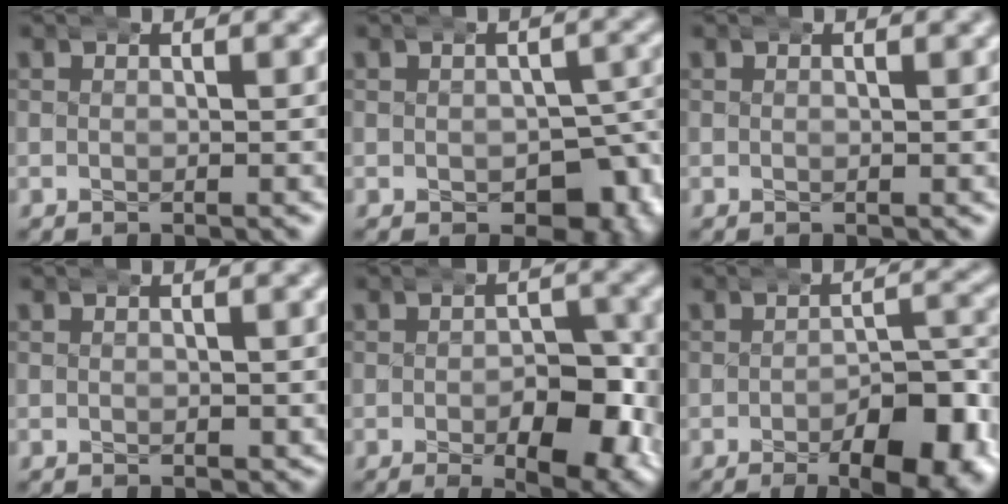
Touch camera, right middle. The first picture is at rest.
{"total": 5.8, "force": [-2.1, 3.8, 3.8], "torque": [-0.036, -0.011, -0.022]}
{"total": 0.0}
{"total": 0.9, "force": [-0.2, 0.6, 0.6], "torque": [-0.004, -0.007, 0.001]}
{"total": 9.4, "force": [-2.6, 4.8, 7.7], "torque": [-0.100, -0.024, -0.026]}
{"total": 8.8, "force": [-3.7, 3.4, 7.2], "torque": [-0.085, -0.010, -0.052]}